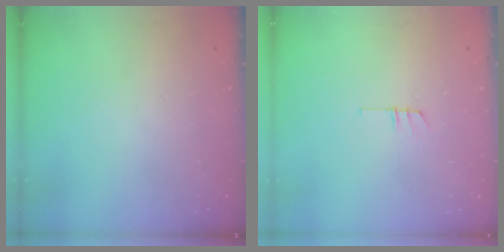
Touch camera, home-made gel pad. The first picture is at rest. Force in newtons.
{"total": 4.8, "press": 4.8, "slide": 0.4}